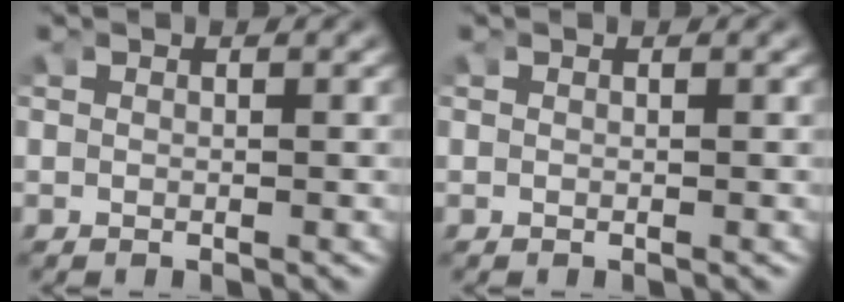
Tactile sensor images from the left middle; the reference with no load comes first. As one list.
[{"total": 0.0}]